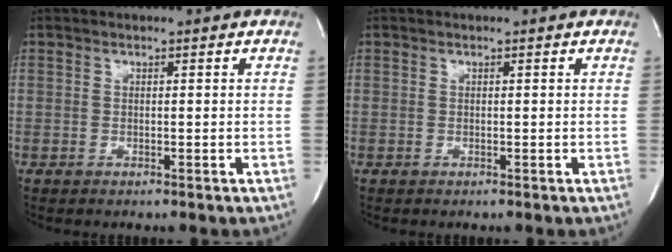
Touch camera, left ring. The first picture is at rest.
{"total": 0.0}